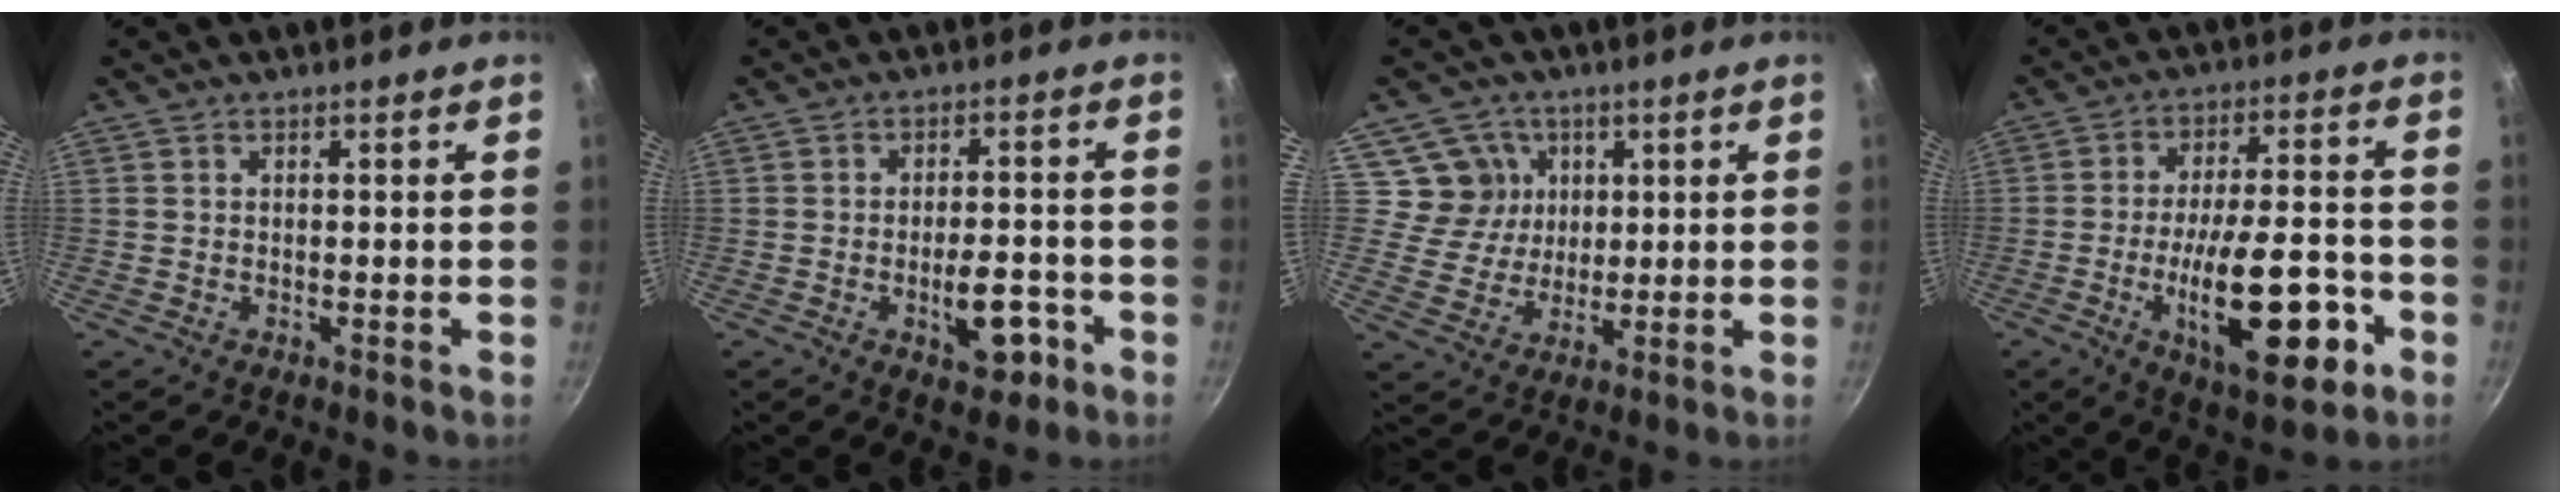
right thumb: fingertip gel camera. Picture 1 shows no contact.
{"total": 7.8, "force": [-3.1, 3.9, 6.1], "torque": [-0.058, 0.019, -0.041]}
{"total": 7.8, "force": [2.7, 7.1, 1.9], "torque": [-0.002, -0.014, 0.047]}
{"total": 19.3, "force": [-6.3, 7.2, 16.7], "torque": [-0.242, 0.022, -0.093]}